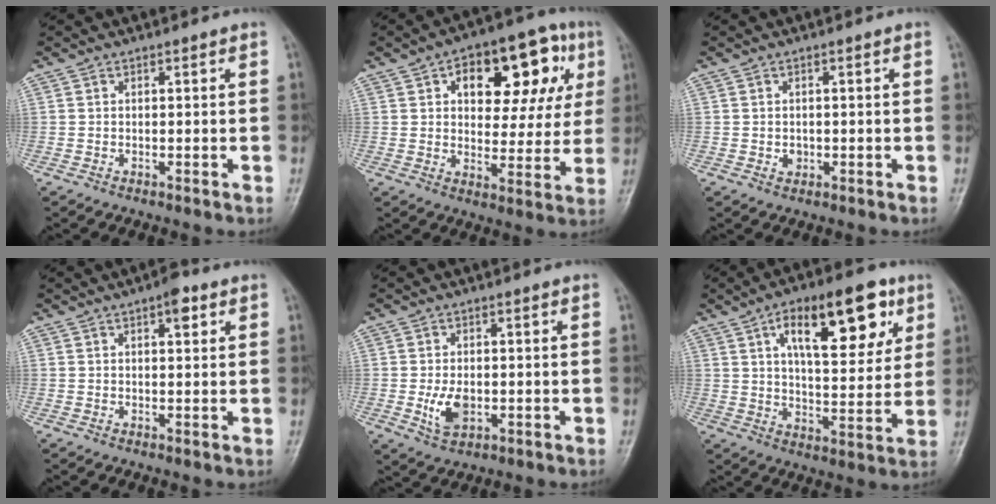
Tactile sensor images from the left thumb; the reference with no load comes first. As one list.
[{"total": 18.4, "force": [6.6, 9.8, 14.1], "torque": [-0.137, 0.012, 0.087]}, {"total": 1.6, "force": [-0.4, 1.4, 0.7], "torque": [0.001, 0.003, -0.004]}, {"total": 3.3, "force": [1.7, 1.4, 2.6], "torque": [-0.025, -0.002, 0.017]}, {"total": 5.3, "force": [-1.1, 3.4, 4.0], "torque": [-0.069, -0.002, -0.014]}, {"total": 18.2, "force": [8.2, 7.8, 14.3], "torque": [-0.170, -0.019, 0.125]}]